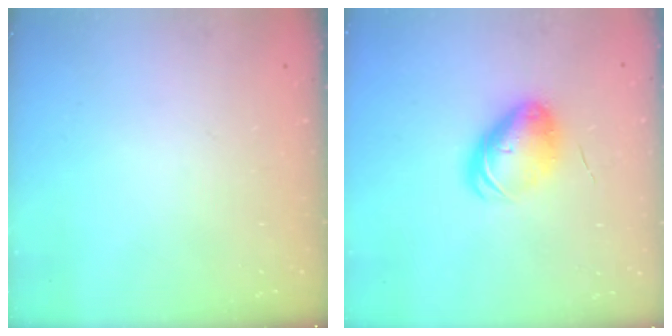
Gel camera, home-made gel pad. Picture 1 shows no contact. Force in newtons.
{"total": 9.1, "press": 8.9, "slide": 1.9}